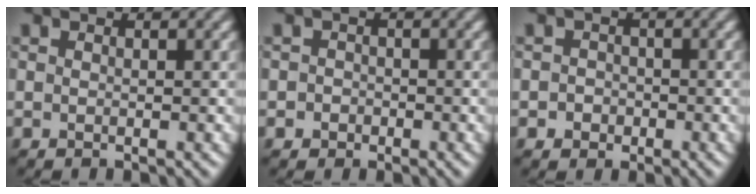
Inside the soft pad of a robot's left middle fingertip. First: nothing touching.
{"total": 1.3, "force": [-0.9, 0.9, -0.2], "torque": [0.020, 0.004, -0.016]}
{"total": 1.4, "force": [-0.9, 1.1, 0.1], "torque": [0.014, 0.002, -0.019]}